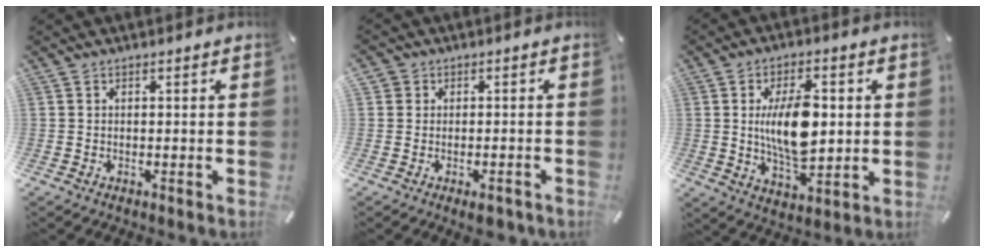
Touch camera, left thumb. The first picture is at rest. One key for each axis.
{"total": 3.2, "fx": -1.8, "fy": 2.3, "fz": 1.4, "tx": -0.019, "ty": 0.015, "tz": -0.032}
{"total": 13.0, "fx": 1.4, "fy": 6.7, "fz": 11.0, "tx": -0.206, "ty": 0.000, "tz": 0.020}